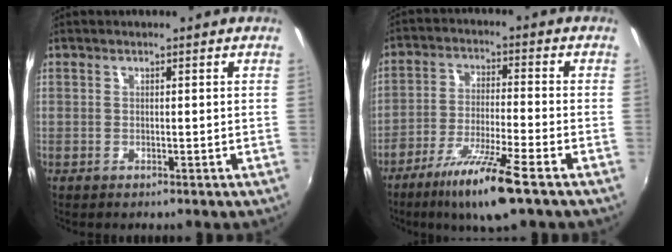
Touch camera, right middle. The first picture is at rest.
{"total": 11.2, "force": [-7.2, 0.7, 8.5], "torque": [-0.178, -0.020, -0.132]}